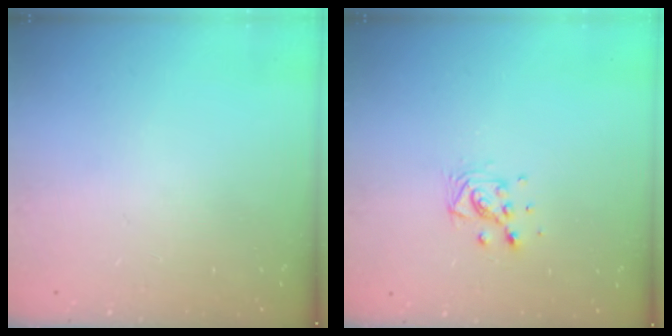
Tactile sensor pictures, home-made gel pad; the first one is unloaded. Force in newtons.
{"total": 7.7, "press": 7.3, "slide": 2.4}